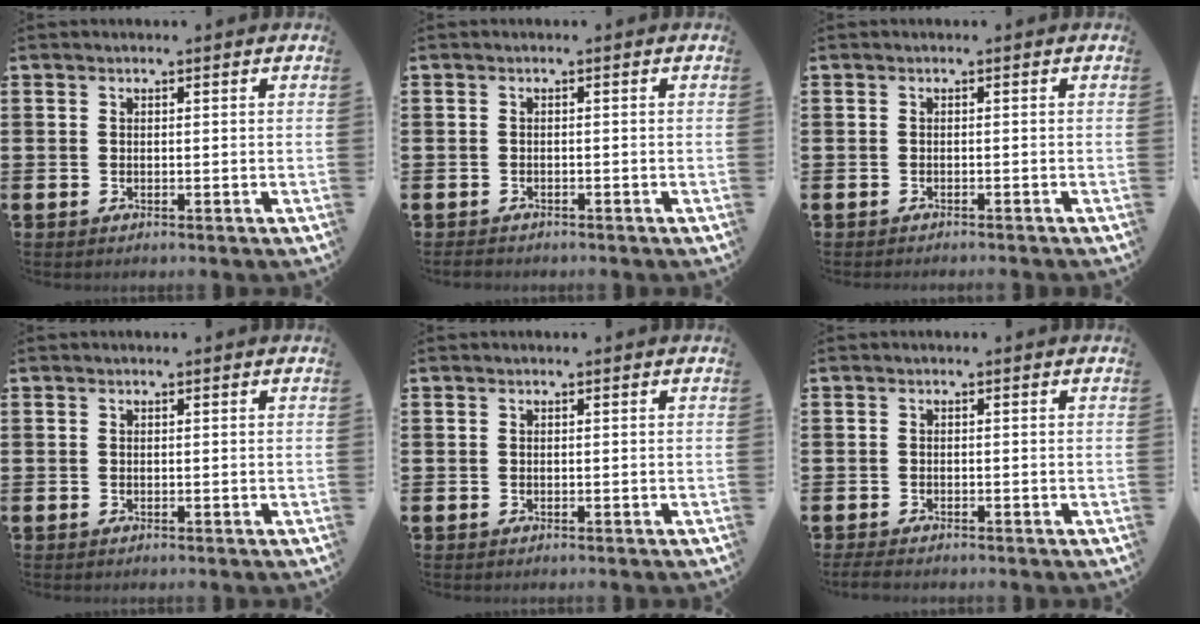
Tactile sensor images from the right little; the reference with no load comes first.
{"total": 0.7, "force": [-0.6, 0.2, 0.2], "torque": [-0.005, 0.000, -0.014]}
{"total": 0.5, "force": [-0.5, -0.1, 0.0], "torque": [0.001, -0.001, -0.011]}
{"total": 0.0}
{"total": 0.0}
{"total": 1.0, "force": [-0.8, 0.2, 0.5], "torque": [-0.011, 0.001, -0.018]}